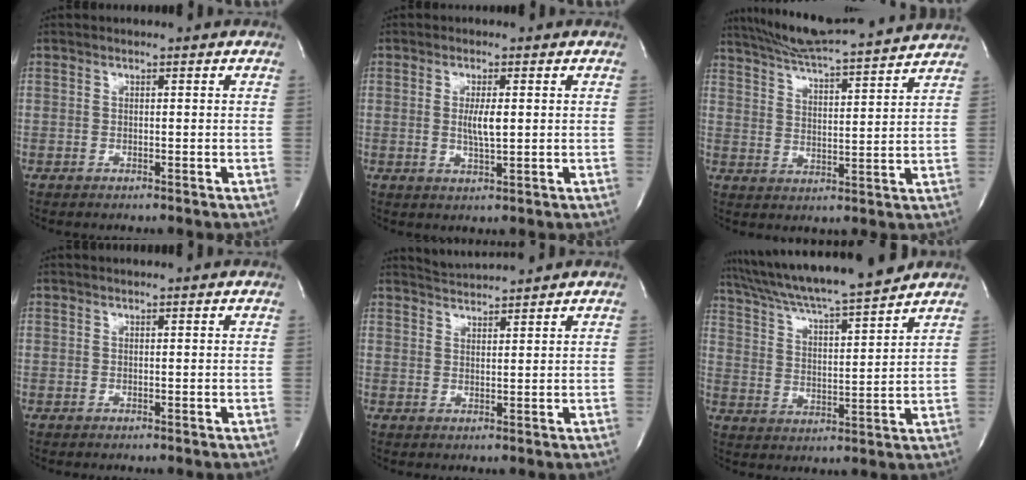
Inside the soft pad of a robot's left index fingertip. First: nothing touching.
{"total": 3.4, "force": [0.2, 0.5, 3.3], "torque": [-0.064, -0.007, 0.004]}
{"total": 18.2, "force": [16.7, 0.4, 7.2], "torque": [-0.126, 0.011, 0.244]}
{"total": 1.2, "force": [1.1, 0.0, 0.5], "torque": [-0.008, 0.013, 0.018]}
{"total": 3.7, "force": [3.6, -0.8, -0.1], "torque": [-0.004, 0.006, 0.067]}
{"total": 16.6, "force": [15.0, -0.6, 7.1], "torque": [-0.132, 0.001, 0.238]}